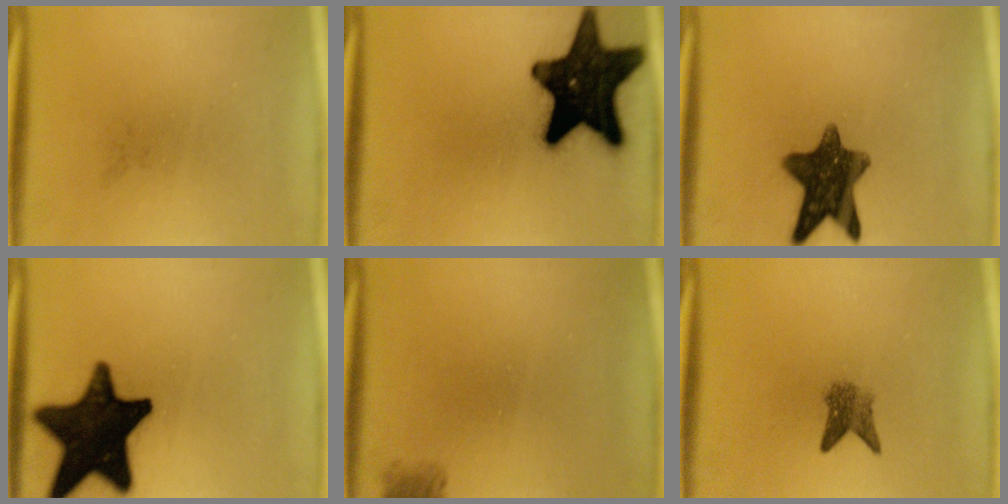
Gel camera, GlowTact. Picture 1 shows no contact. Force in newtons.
{"total": 19.7}
{"total": 11.4}
{"total": 19.7}
{"total": 2.1}
{"total": 2.8}